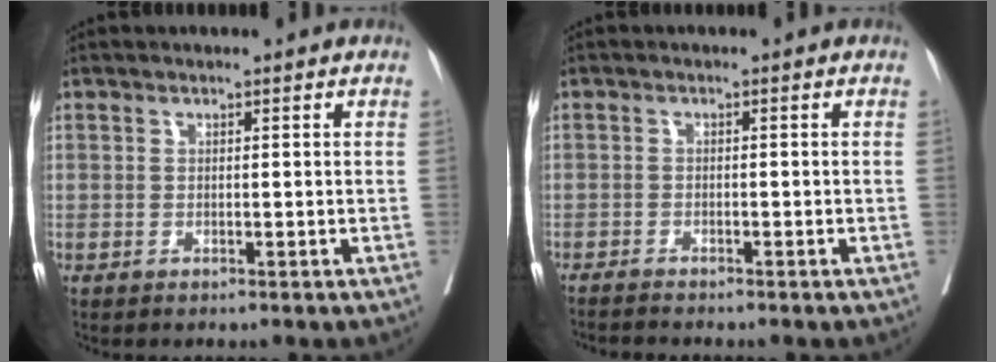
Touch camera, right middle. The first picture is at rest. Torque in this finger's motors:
{"motor_torque": [0.62, -1.51, 0.26, 0.06]}